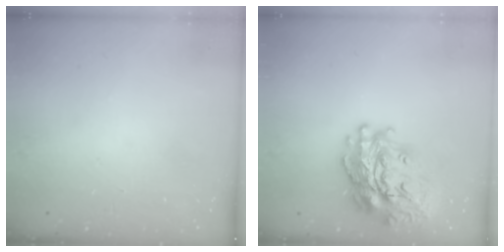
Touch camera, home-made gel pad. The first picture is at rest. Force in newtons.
{"total": 23.0, "press": 22.8, "slide": 2.4}